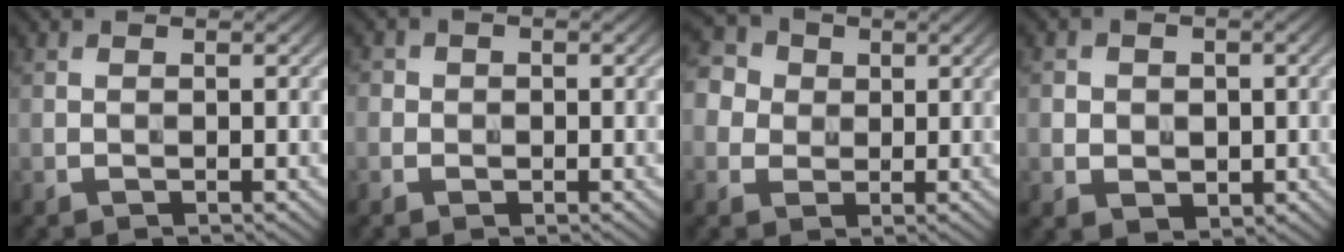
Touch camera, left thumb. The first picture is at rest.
{"total": 1.6, "force": [-0.2, 1.5, 0.4], "torque": [-0.001, 0.000, -0.009]}
{"total": 6.5, "force": [1.4, 5.7, 2.7], "torque": [-0.093, 0.026, 0.002]}
{"total": 3.7, "force": [-0.1, 3.4, 1.5], "torque": [-0.034, -0.003, -0.008]}